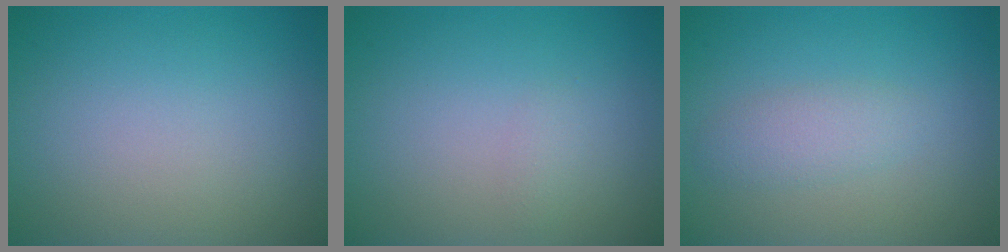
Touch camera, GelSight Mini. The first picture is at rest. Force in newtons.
{"total": 0.6, "press": 0.6, "slide": 0.0}
{"total": 2.0, "press": 2.0, "slide": 0.1}